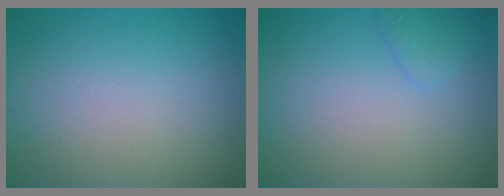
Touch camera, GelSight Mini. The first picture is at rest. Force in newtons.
{"total": 1.1, "press": 1.1, "slide": 0.0}